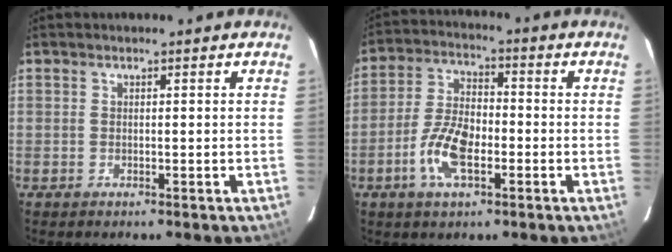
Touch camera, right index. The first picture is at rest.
{"total": 9.7, "force": [-3.6, 4.6, 7.8], "torque": [-0.163, 0.004, -0.067]}